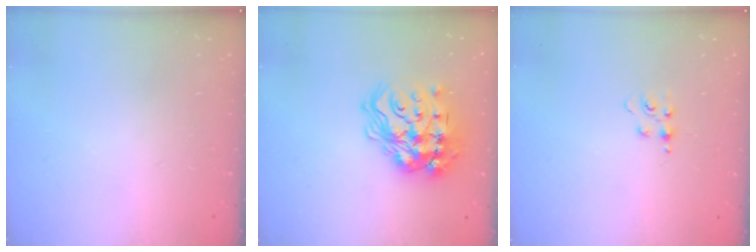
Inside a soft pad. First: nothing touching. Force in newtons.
{"total": 21.5, "press": 21.4, "slide": 1.7}
{"total": 4.9, "press": 4.9, "slide": 0.5}